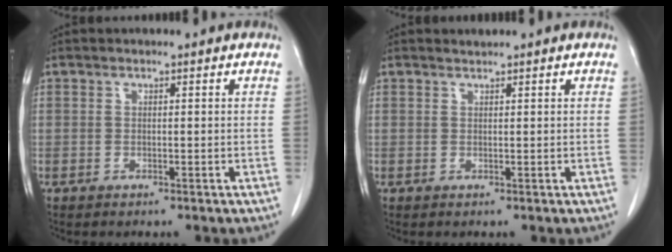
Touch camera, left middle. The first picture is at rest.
{"total": 0.5, "force": [0.5, -0.2, -0.1], "torque": [-0.007, -0.002, 0.011]}